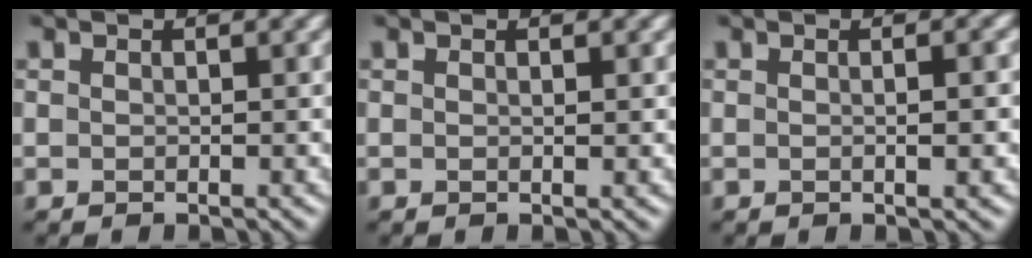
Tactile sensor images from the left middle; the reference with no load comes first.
{"total": 0.7, "force": [0.2, 0.1, 0.6], "torque": [-0.005, 0.002, 0.001]}
{"total": 2.9, "force": [0.1, 0.9, 2.7], "torque": [-0.022, 0.005, -0.009]}